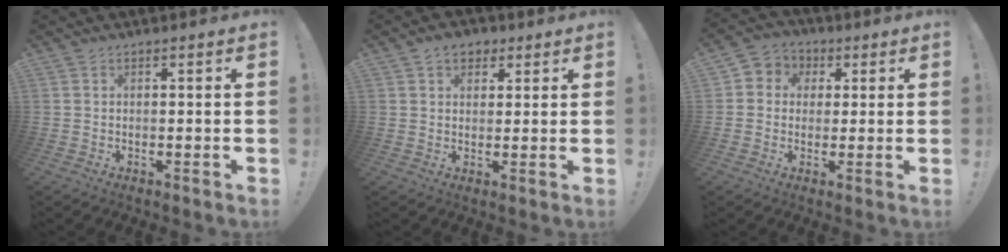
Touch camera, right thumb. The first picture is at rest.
{"total": 5.3, "force": [2.5, 4.0, 2.3], "torque": [-0.029, -0.003, 0.046]}
{"total": 5.6, "force": [-0.4, 5.4, 1.5], "torque": [-0.015, 0.007, -0.004]}